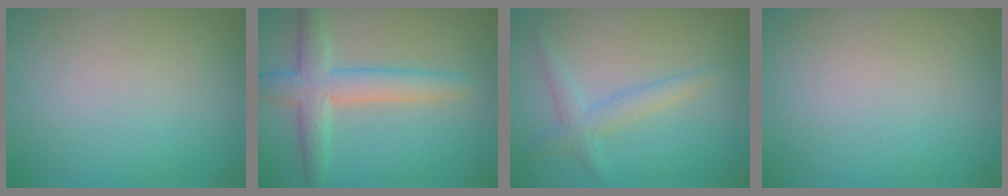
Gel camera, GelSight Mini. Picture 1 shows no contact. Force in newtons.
{"total": 4.9, "press": 4.9, "slide": 0.1}
{"total": 2.2, "press": 2.2, "slide": 0.1}
{"total": 0.0}